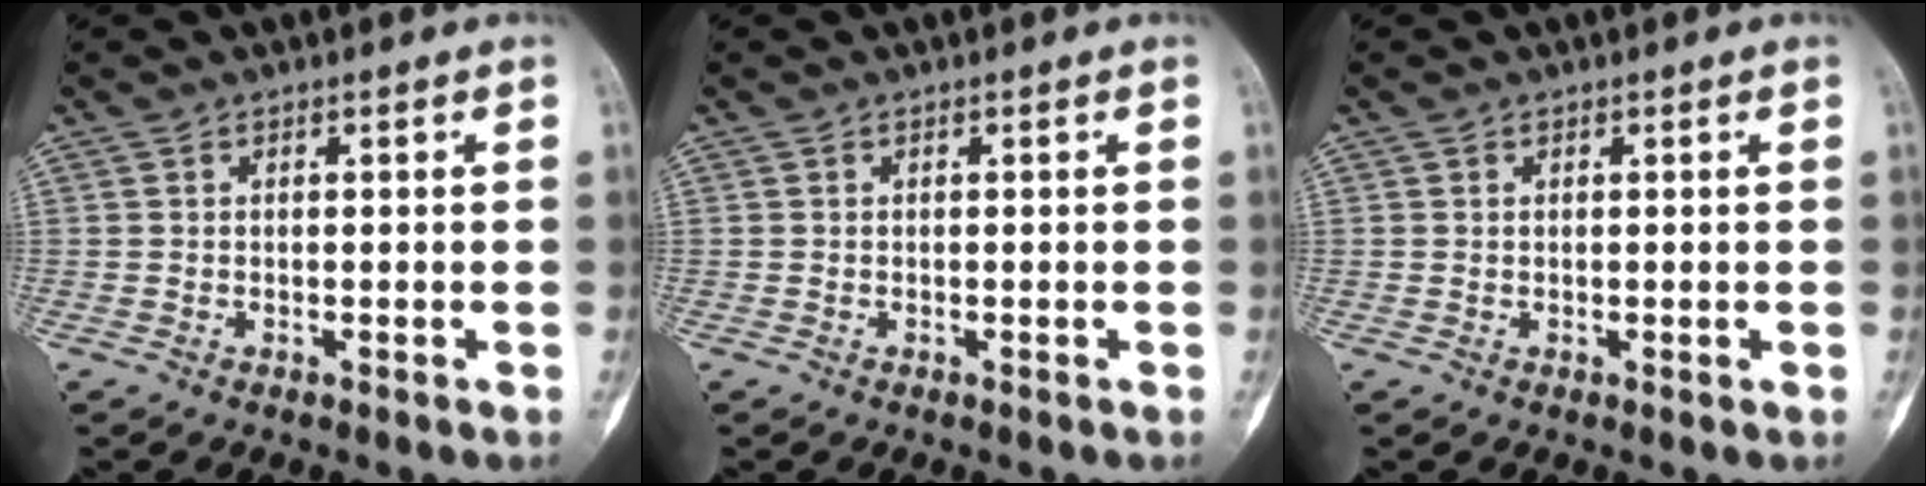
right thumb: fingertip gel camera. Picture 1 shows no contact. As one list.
[{"total": 0.0}, {"total": 0.0}]